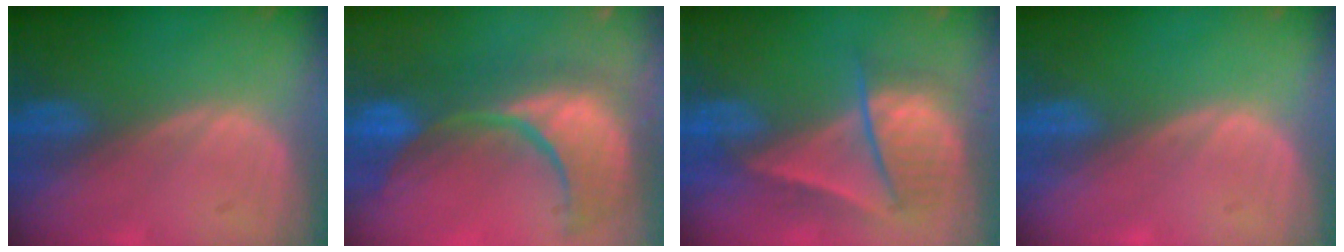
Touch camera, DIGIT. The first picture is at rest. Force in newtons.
{"total": 12.3, "press": 11.1, "slide": 5.3}
{"total": 7.8, "press": 7.5, "slide": 2.1}
{"total": 0.0}